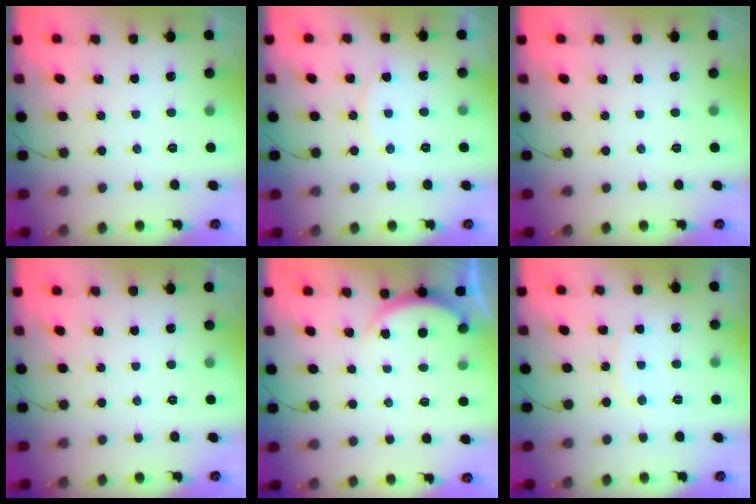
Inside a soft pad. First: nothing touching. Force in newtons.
{"total": 5.1, "press": 5.1, "slide": 0.7}
{"total": 0.0}
{"total": 0.0}
{"total": 2.1, "press": 2.0, "slide": 0.5}
{"total": 6.1, "press": 6.1, "slide": 0.3}